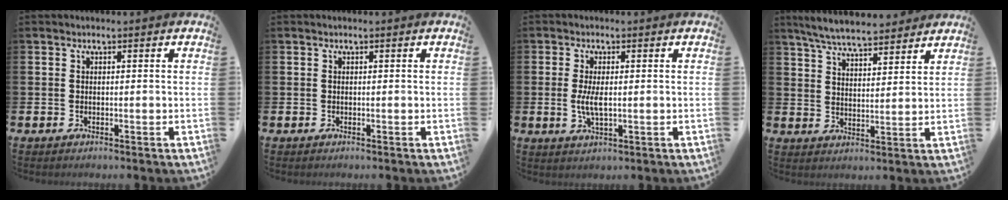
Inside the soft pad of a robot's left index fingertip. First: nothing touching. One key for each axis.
{"total": 0.0}
{"total": 3.6, "fx": 0.1, "fy": 1.4, "fz": 3.3, "tx": -0.058, "ty": 0.002, "tz": 0.000}
{"total": 6.3, "fx": 6.0, "fy": 0.8, "fz": 1.7, "tx": -0.059, "ty": -0.025, "tz": 0.109}